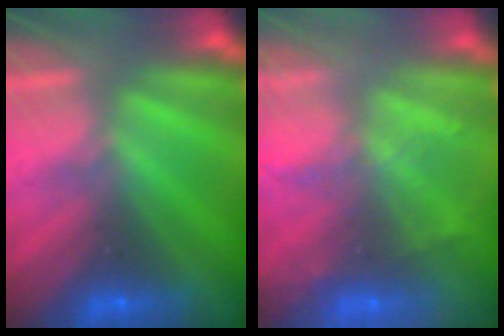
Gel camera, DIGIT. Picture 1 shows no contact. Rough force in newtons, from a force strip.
{"total": 7.1}